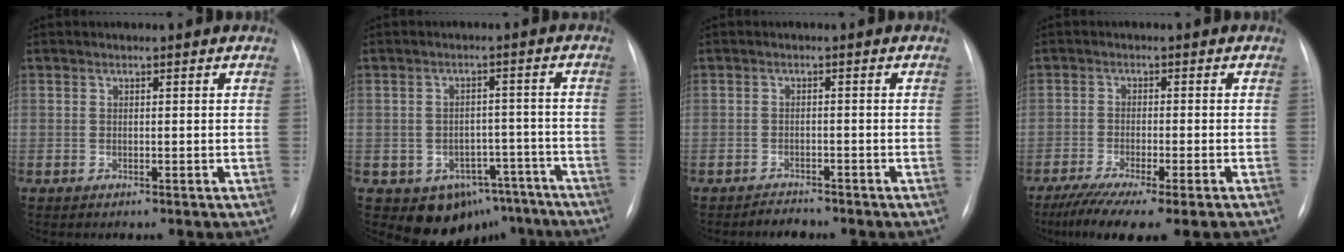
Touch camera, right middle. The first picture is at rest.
{"total": 9.6, "force": [-6.2, 6.7, 3.0], "torque": [-0.021, 0.035, -0.075]}
{"total": 1.7, "force": [-1.7, 0.3, 0.0], "torque": [-0.004, -0.005, -0.024]}
{"total": 10.5, "force": [-7.9, 0.4, 6.8], "torque": [-0.101, -0.024, -0.122]}